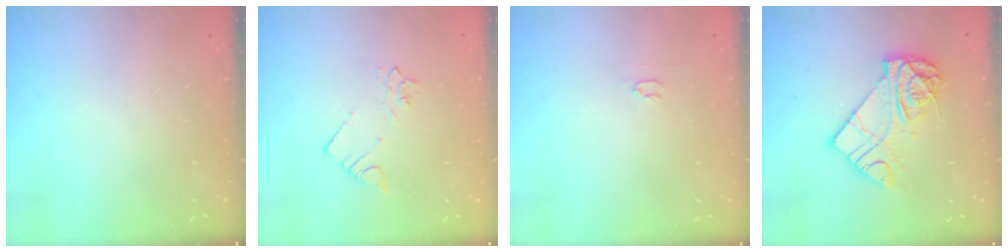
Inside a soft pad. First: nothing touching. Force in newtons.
{"total": 3.3, "press": 3.3, "slide": 0.3}
{"total": 2.0, "press": 2.0, "slide": 0.3}
{"total": 13.6, "press": 13.6, "slide": 1.1}